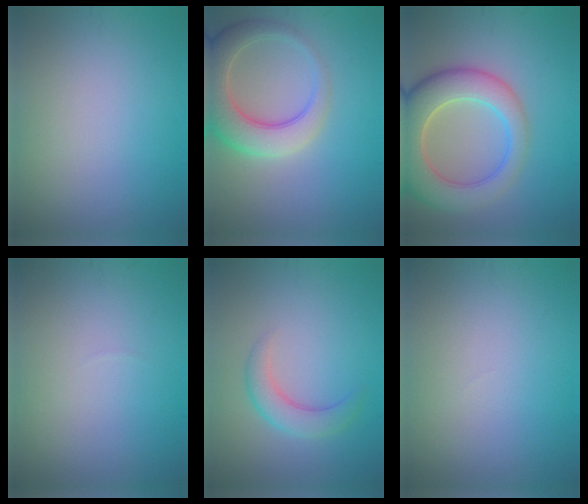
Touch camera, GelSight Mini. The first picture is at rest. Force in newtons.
{"total": 6.7, "press": 6.7, "slide": 0.6}
{"total": 8.7, "press": 8.7, "slide": 0.8}
{"total": 0.0}
{"total": 3.0, "press": 3.0, "slide": 0.2}
{"total": 0.0}